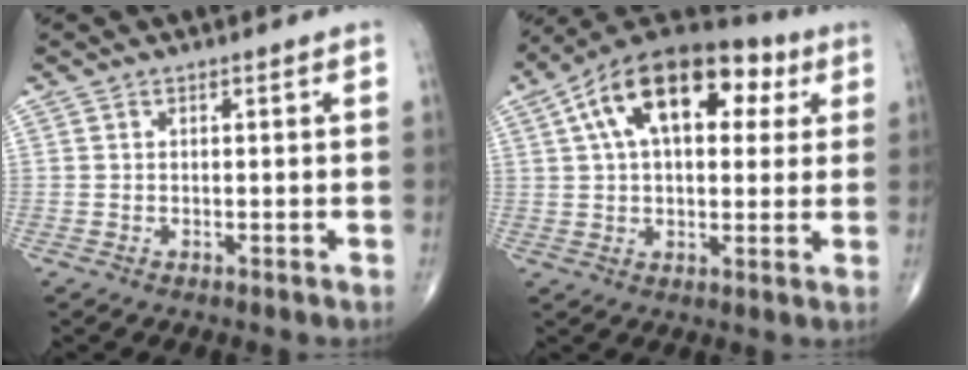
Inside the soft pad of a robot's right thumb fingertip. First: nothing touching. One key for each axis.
{"total": 20.2, "fx": 6.7, "fy": 11.3, "fz": 15.3, "tx": -0.230, "ty": 0.029, "tz": 0.099}